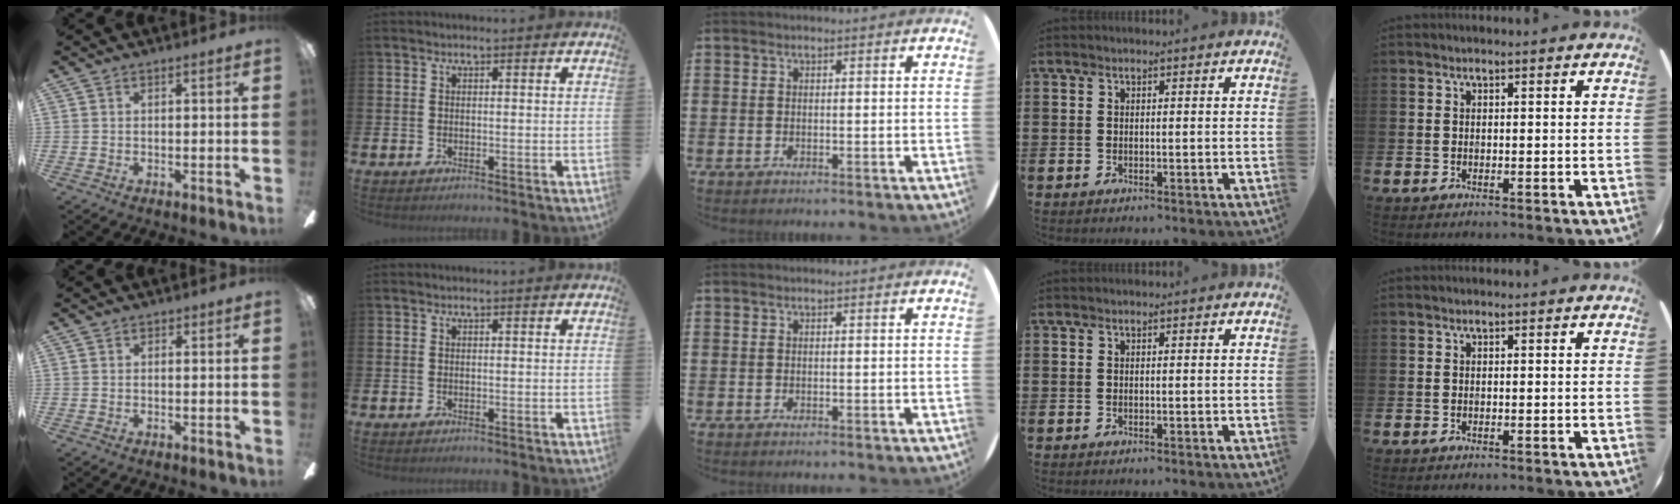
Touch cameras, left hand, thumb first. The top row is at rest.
{}